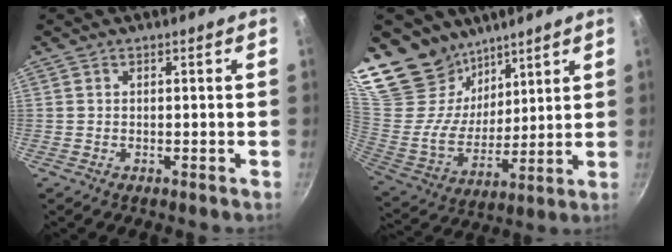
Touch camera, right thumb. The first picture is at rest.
{"total": 21.1, "force": [16.3, 12.0, 6.1], "torque": [-0.096, -0.084, 0.316]}